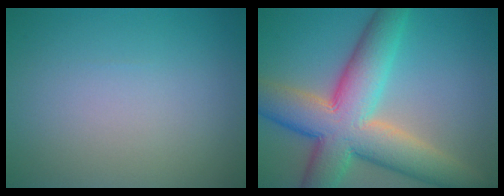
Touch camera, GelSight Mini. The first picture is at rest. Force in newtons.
{"total": 11.3, "press": 11.3, "slide": 0.8}